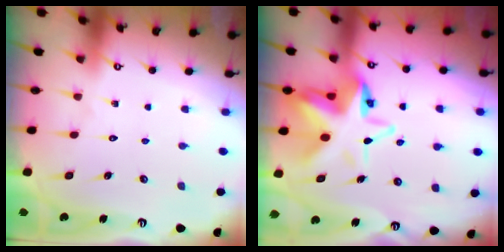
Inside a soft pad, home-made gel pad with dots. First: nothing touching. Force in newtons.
{"total": 12.5, "press": 12.3, "slide": 2.0}